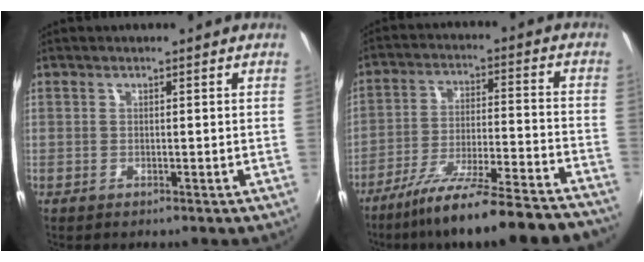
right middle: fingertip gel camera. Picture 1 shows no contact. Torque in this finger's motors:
{"motor_torque": [1.06, -1.08, 0.30, 0.10]}